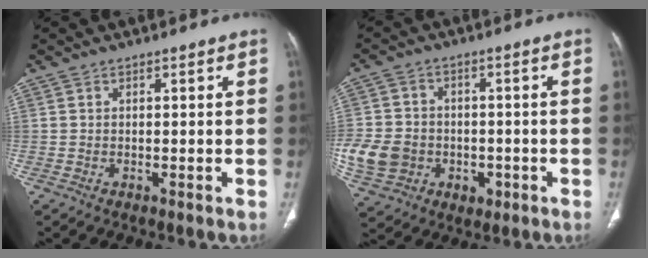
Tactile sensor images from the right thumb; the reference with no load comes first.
{"total": 13.6, "force": [-2.9, 11.3, 6.9], "torque": [-0.121, 0.013, -0.040]}